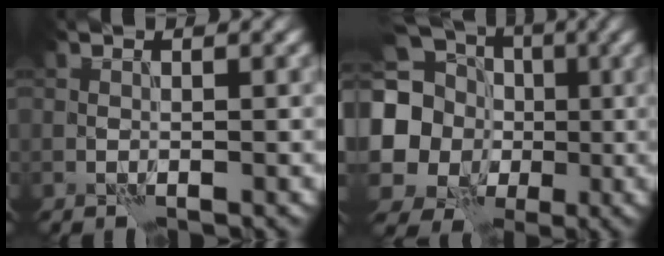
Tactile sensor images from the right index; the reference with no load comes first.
{"total": 16.6, "force": [0.8, 15.5, 6.1], "torque": [-0.177, 0.013, -0.021]}